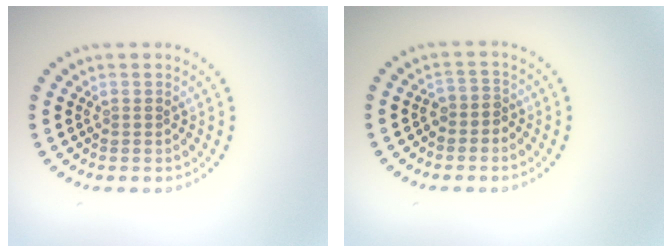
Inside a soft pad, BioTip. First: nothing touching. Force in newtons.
{"total": 1.6, "press": 1.2, "slide": 1.0}